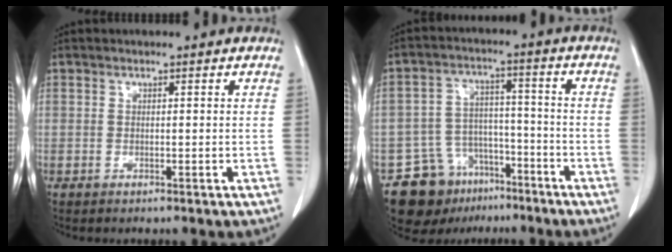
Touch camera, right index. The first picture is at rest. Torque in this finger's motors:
{"motor_torque": [-0.04, -0.10, -0.57, -0.14]}